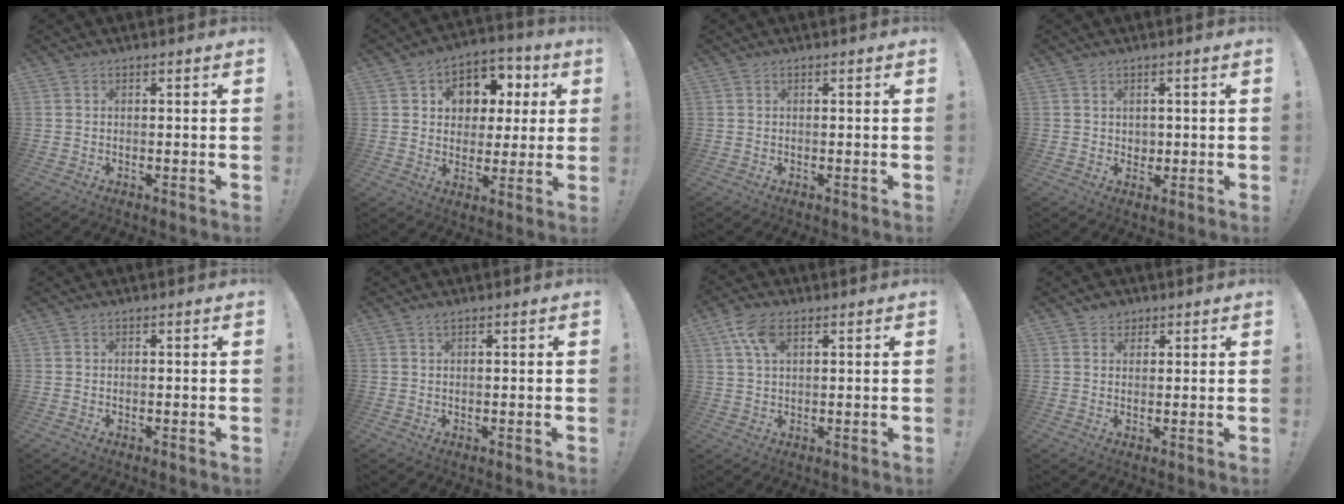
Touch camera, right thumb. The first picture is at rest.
{"total": 9.5, "force": [2.7, 8.4, 3.4], "torque": [-0.031, -0.019, 0.054]}
{"total": 0.0}
{"total": 2.6, "force": [1.0, 2.3, 0.4], "torque": [0.002, -0.006, 0.016]}
{"total": 0.0}
{"total": 1.0, "force": [0.8, 0.1, 0.6], "torque": [-0.005, -0.003, 0.012]}
{"total": 8.6, "force": [3.8, 4.6, 6.1], "torque": [-0.115, -0.005, 0.072]}
{"total": 2.9, "force": [2.0, 2.1, 0.4], "torque": [0.003, -0.009, 0.036]}